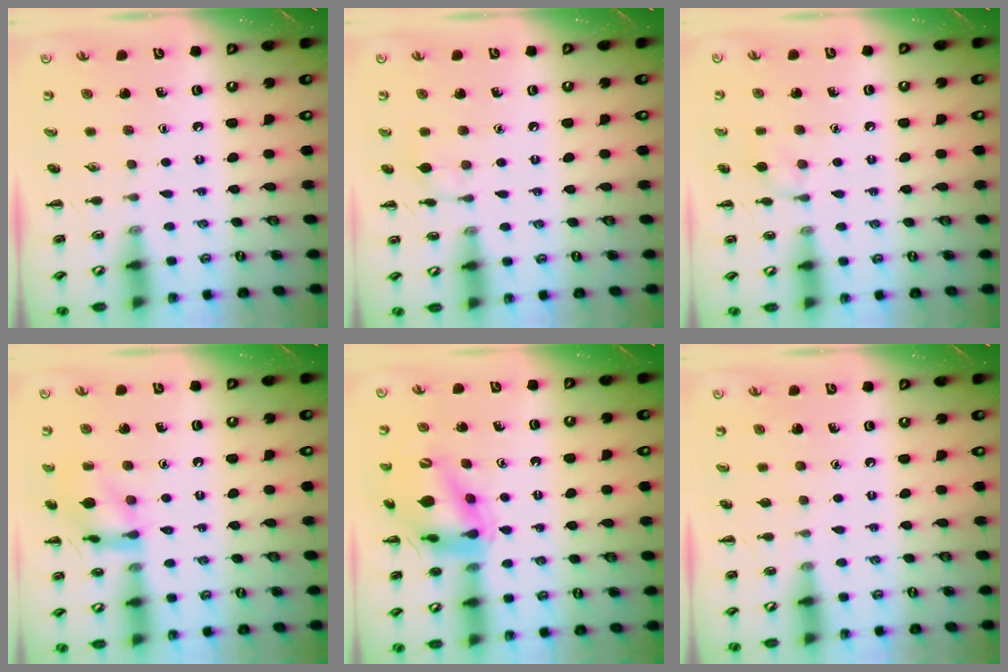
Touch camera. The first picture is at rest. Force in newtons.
{"total": 6.2, "press": 5.9, "slide": 1.8}
{"total": 6.2, "press": 5.8, "slide": 2.2}
{"total": 12.3, "press": 12.2, "slide": 0.9}
{"total": 13.8, "press": 13.3, "slide": 3.7}
{"total": 0.6, "press": 0.6, "slide": 0.0}